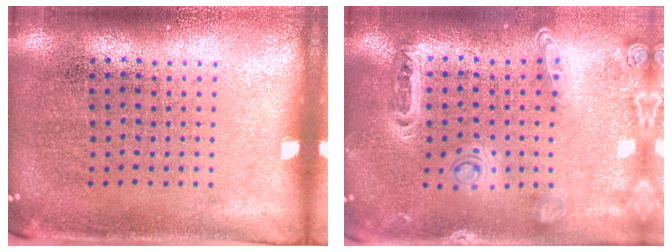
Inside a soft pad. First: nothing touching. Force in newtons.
{"total": 1.4, "press": 1.3, "slide": 0.3}